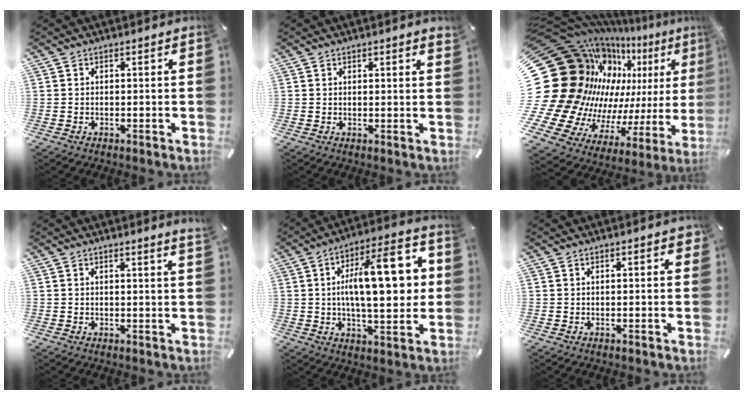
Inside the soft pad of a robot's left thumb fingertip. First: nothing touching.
{"total": 1.0, "force": [0.9, 0.1, 0.5], "torque": [-0.011, -0.001, 0.016]}
{"total": 29.8, "force": [6.4, 22.5, 18.5], "torque": [-0.278, -0.122, 0.199]}
{"total": 1.6, "force": [1.4, -0.4, 0.7], "torque": [-0.011, -0.004, 0.025]}
{"total": 20.4, "force": [3.2, 8.3, 18.4], "torque": [-0.287, -0.002, 0.043]}
{"total": 1.6, "force": [0.7, 0.6, 1.3], "torque": [-0.018, 0.000, 0.009]}